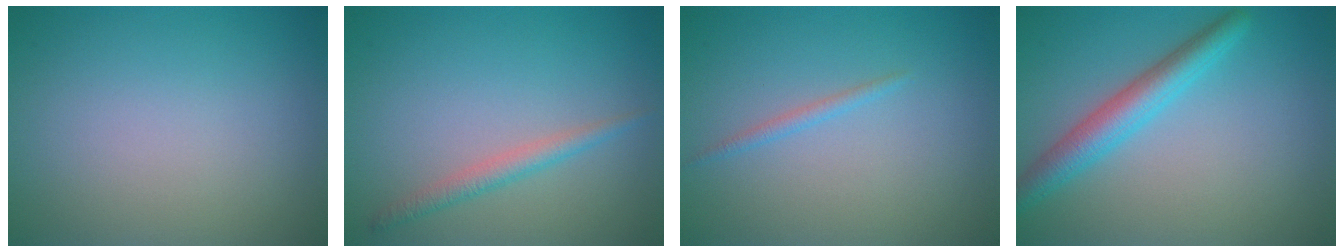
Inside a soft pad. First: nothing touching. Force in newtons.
{"total": 1.8, "press": 1.8, "slide": 0.1}
{"total": 0.5, "press": 0.5, "slide": 0.1}
{"total": 3.8, "press": 3.8, "slide": 0.2}